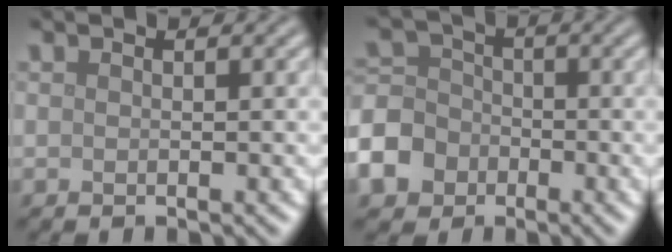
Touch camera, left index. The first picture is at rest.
{"total": 6.9, "force": [-3.5, 5.6, 2.1], "torque": [-0.043, -0.014, -0.081]}